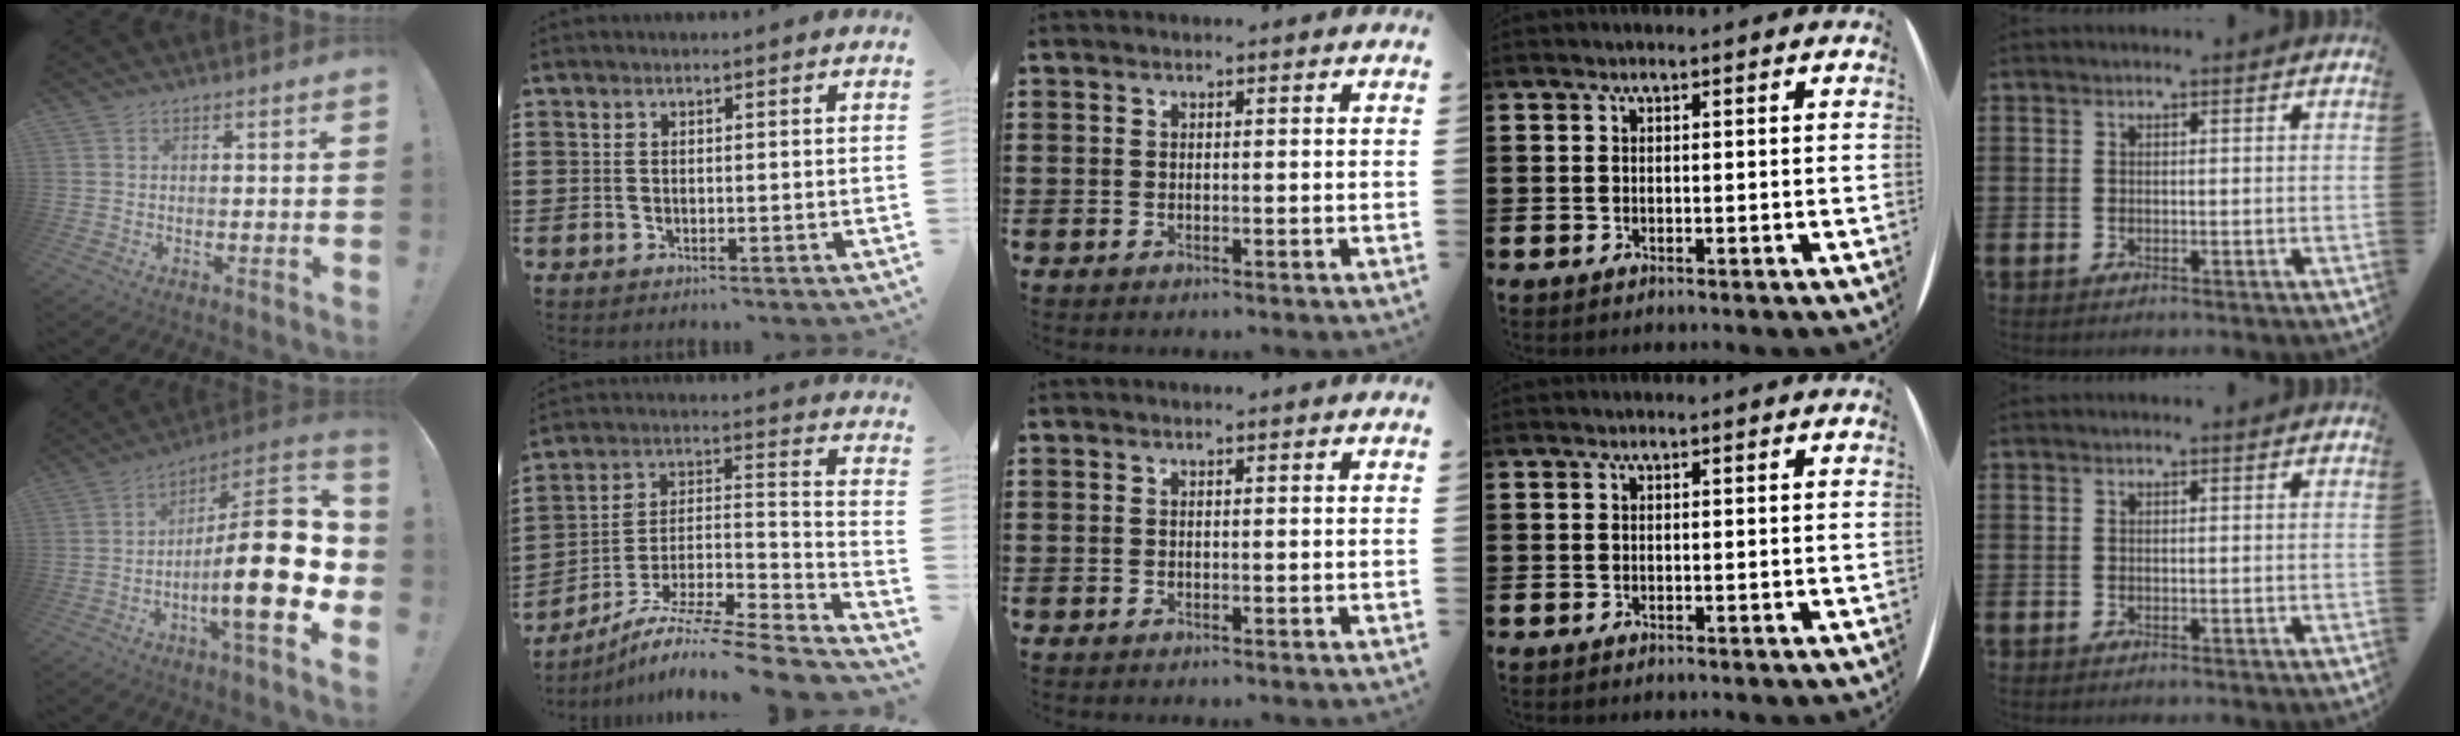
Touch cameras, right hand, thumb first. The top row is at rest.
{"thumb": {"total": 25.0, "force": [-3.9, 6.1, 23.9], "torque": [-0.389, 0.019, -0.062]}, "index": {"total": 7.1, "force": [-5.4, 1.0, 4.4], "torque": [-0.074, -0.007, -0.109]}}